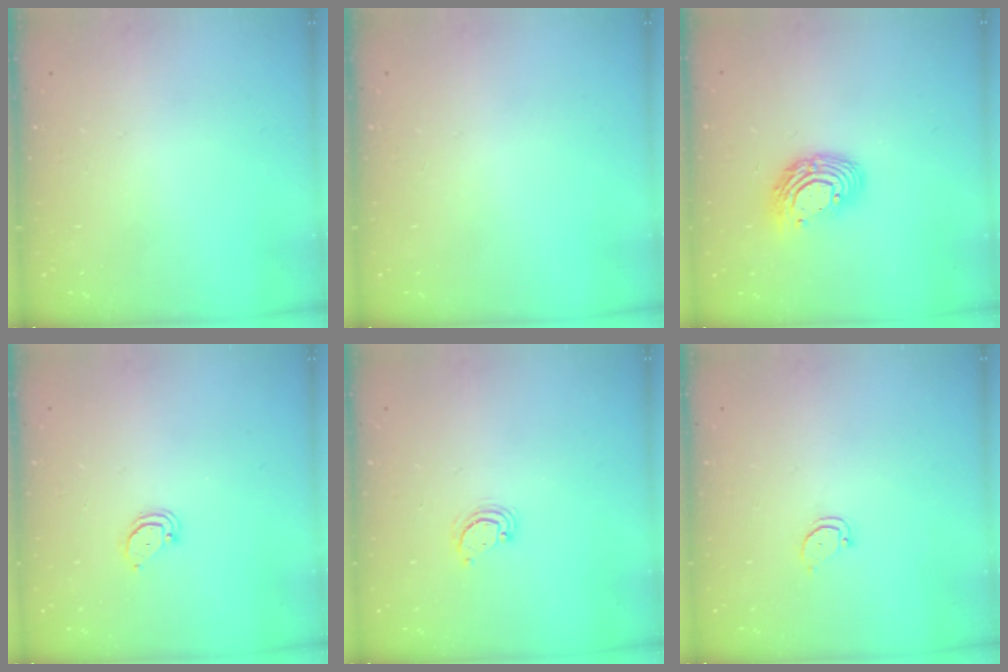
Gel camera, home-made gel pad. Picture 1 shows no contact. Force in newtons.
{"total": 0.0}
{"total": 11.3, "press": 11.2, "slide": 1.1}
{"total": 2.6, "press": 2.6, "slide": 0.2}
{"total": 3.2, "press": 3.2, "slide": 0.3}
{"total": 2.5, "press": 2.5, "slide": 0.3}